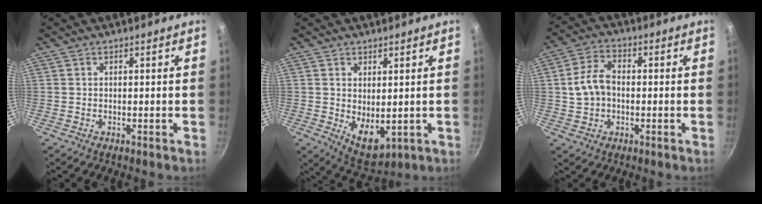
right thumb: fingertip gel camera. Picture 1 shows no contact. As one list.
[{"total": 6.9, "force": [0.6, 4.2, 5.5], "torque": [-0.070, -0.022, 0.027]}, {"total": 7.9, "force": [-0.1, 5.6, 5.5], "torque": [-0.090, 0.023, -0.007]}]